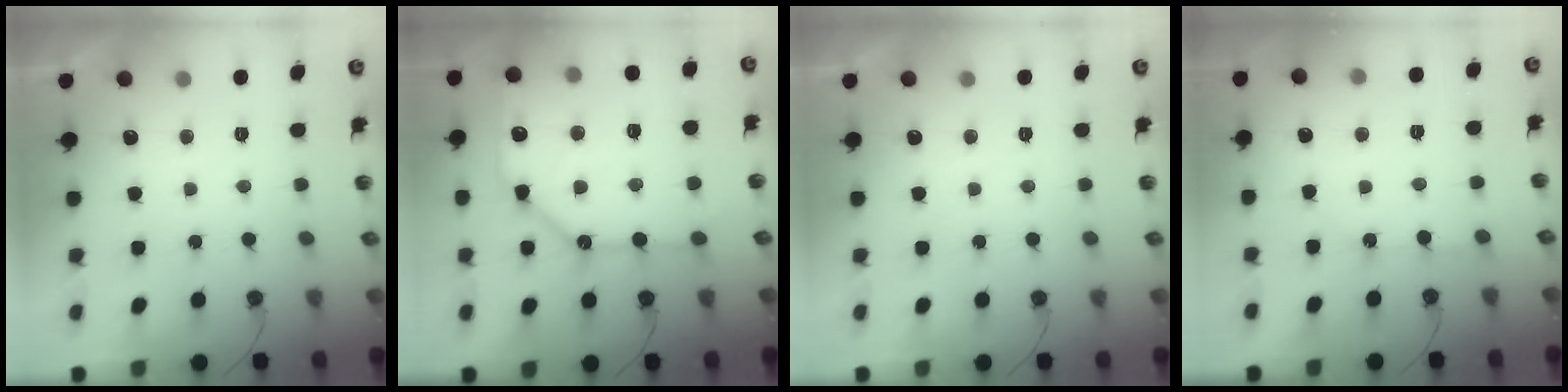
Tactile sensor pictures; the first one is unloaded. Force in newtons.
{"total": 17.1, "press": 17.0, "slide": 1.8}
{"total": 0.0}
{"total": 5.5, "press": 5.5, "slide": 0.6}